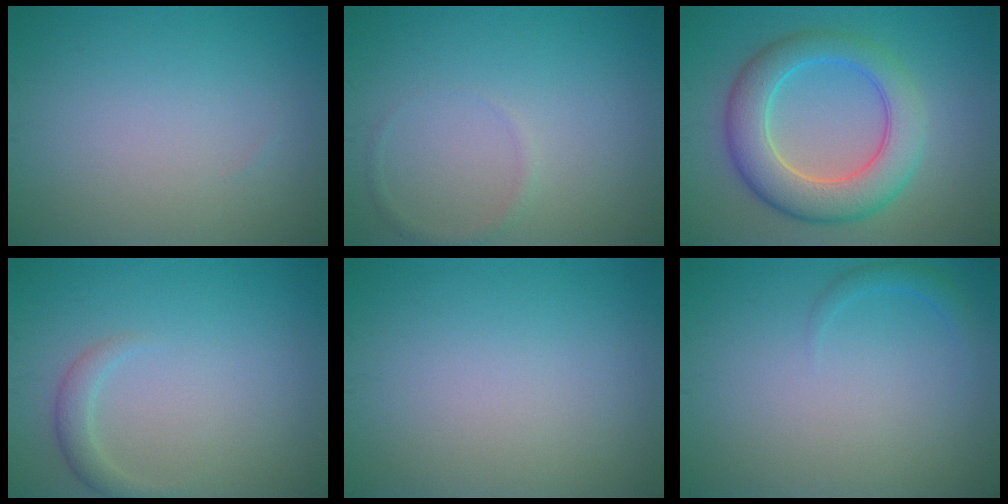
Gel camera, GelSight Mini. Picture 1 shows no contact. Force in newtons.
{"total": 0.8, "press": 0.8, "slide": 0.0}
{"total": 7.5, "press": 7.5, "slide": 0.3}
{"total": 1.7, "press": 1.7, "slide": 0.1}
{"total": 0.0}
{"total": 1.2, "press": 1.1, "slide": 0.2}